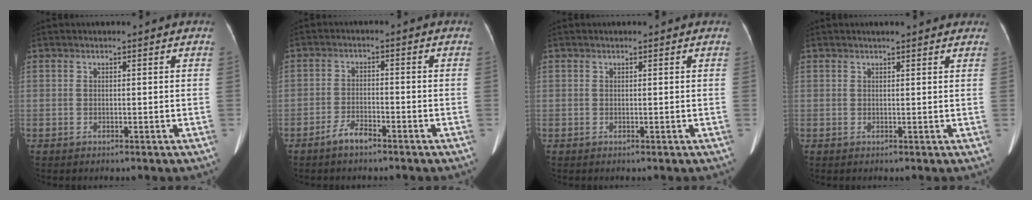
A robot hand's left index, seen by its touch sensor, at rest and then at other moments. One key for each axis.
{"total": 3.2, "fx": -2.6, "fy": 0.8, "fz": 1.7, "tx": -0.036, "ty": 0.000, "tz": -0.049}
{"total": 0.0}
{"total": 4.6, "fx": 3.9, "fy": 1.0, "fz": 2.3, "tx": -0.023, "ty": 0.021, "tz": 0.040}